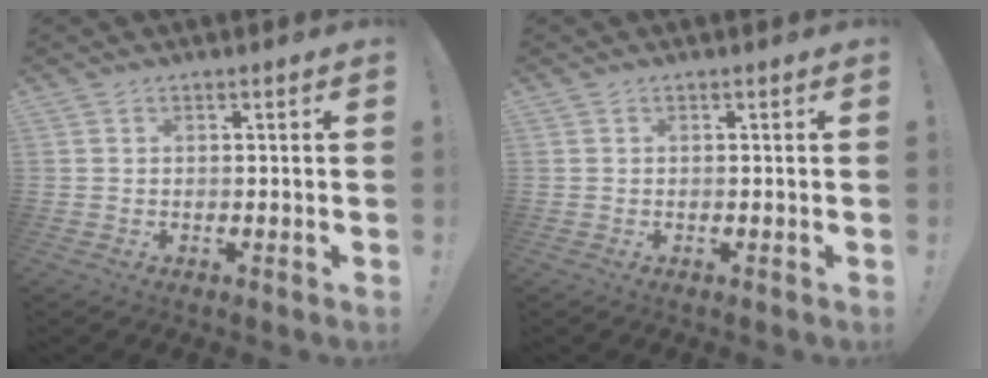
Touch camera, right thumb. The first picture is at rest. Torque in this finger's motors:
{"motor_torque": [-0.06, -0.06, 0.00, 0.00, 0.00]}